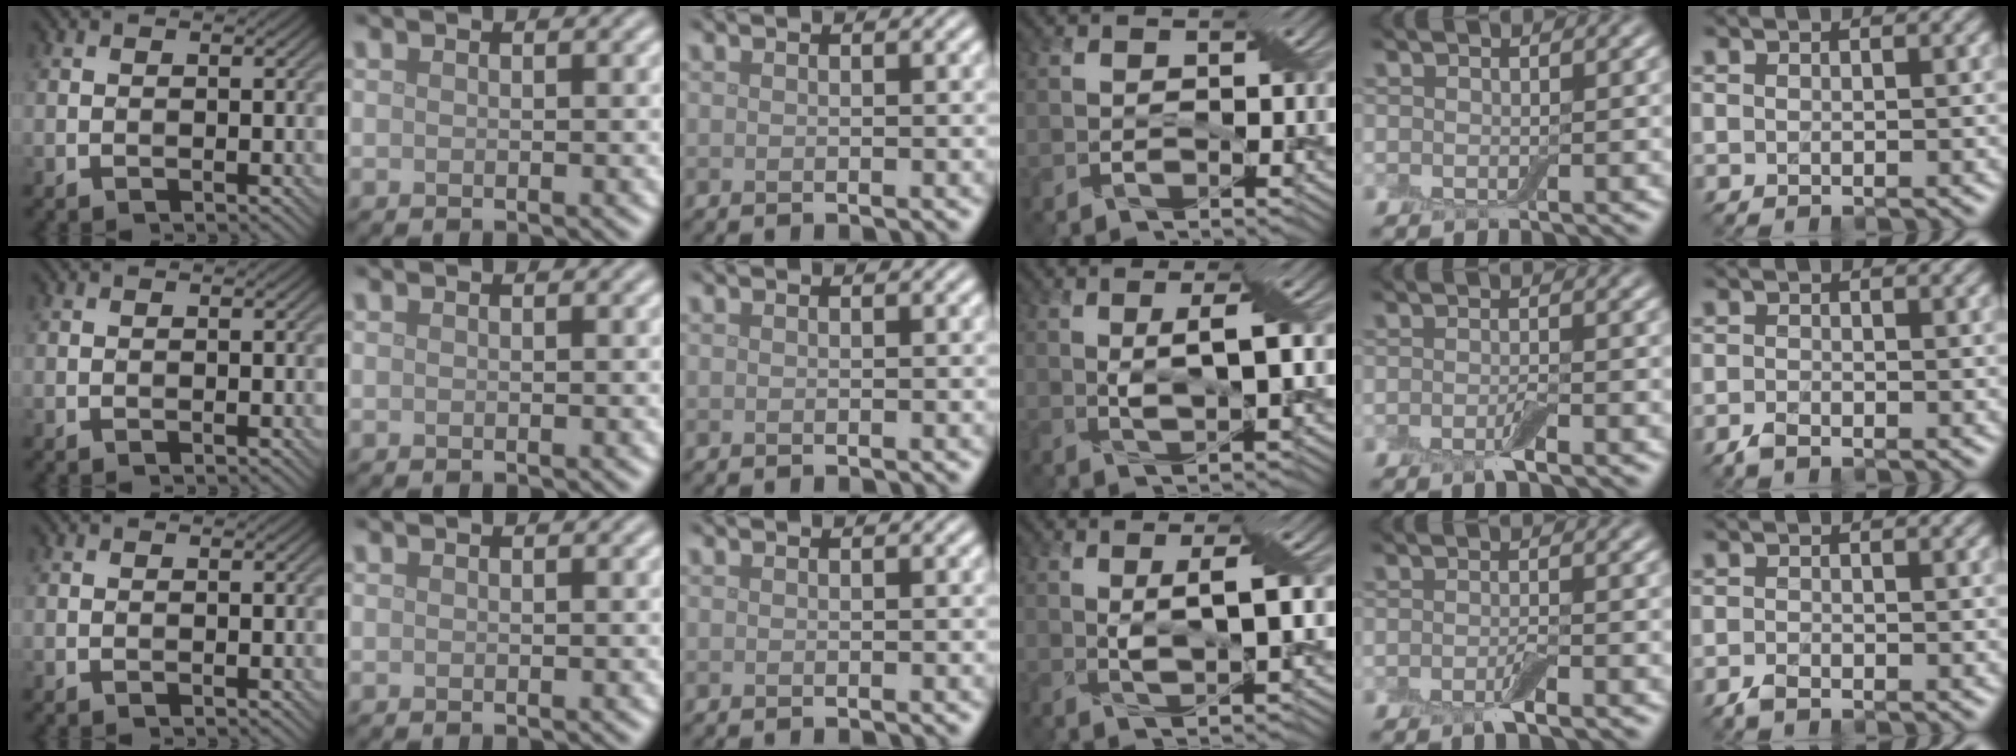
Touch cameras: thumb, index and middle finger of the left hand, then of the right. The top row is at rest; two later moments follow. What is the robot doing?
{"motion": "squeeze", "object": "air blower"}